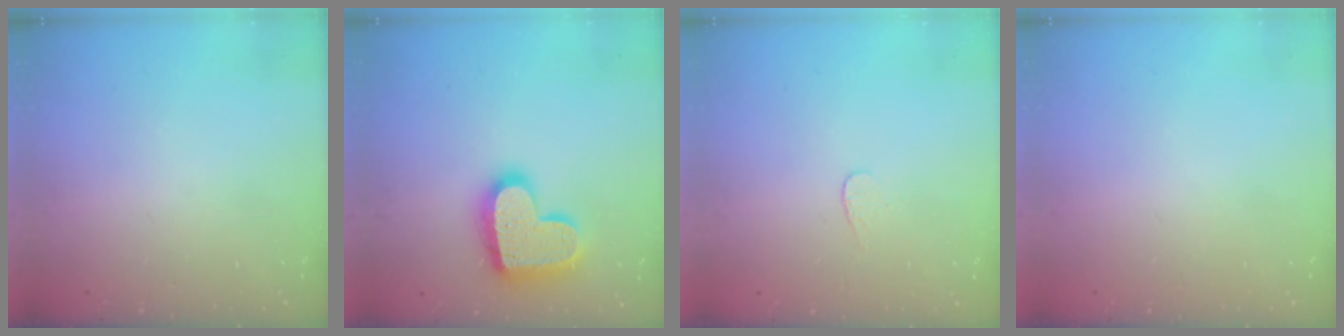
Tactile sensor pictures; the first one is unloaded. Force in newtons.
{"total": 19.3, "press": 19.3, "slide": 1.3}
{"total": 2.7, "press": 2.7, "slide": 0.3}
{"total": 0.0}